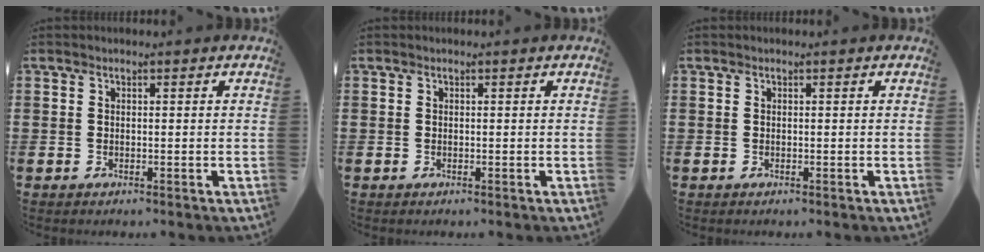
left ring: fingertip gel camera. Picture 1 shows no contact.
{"total": 0.0}
{"total": 0.0}